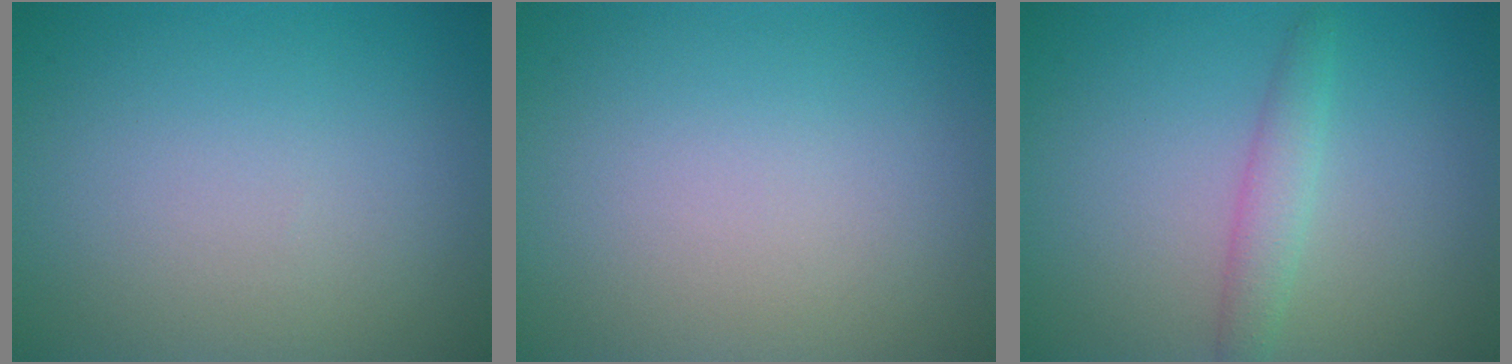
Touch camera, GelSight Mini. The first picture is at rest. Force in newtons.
{"total": 0.0}
{"total": 2.0, "press": 2.0, "slide": 0.0}